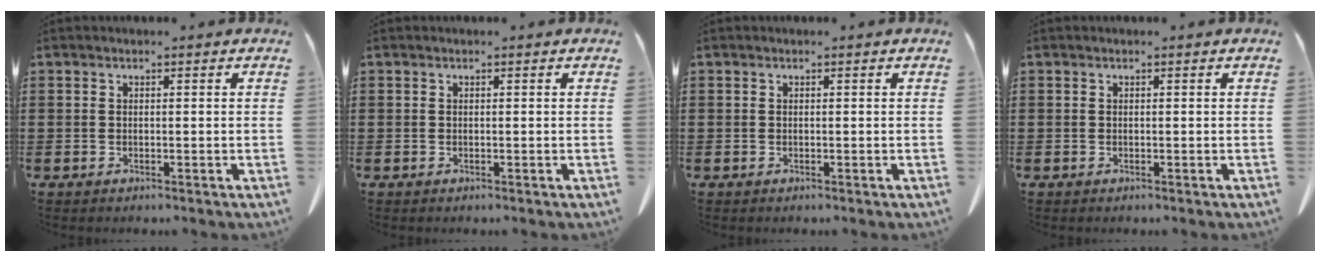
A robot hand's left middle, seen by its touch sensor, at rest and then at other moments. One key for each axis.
{"total": 0.0}
{"total": 0.0}
{"total": 0.0}